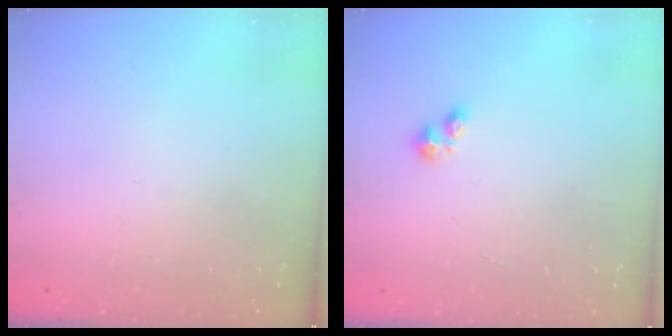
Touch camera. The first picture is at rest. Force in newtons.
{"total": 2.5, "press": 2.5, "slide": 0.4}